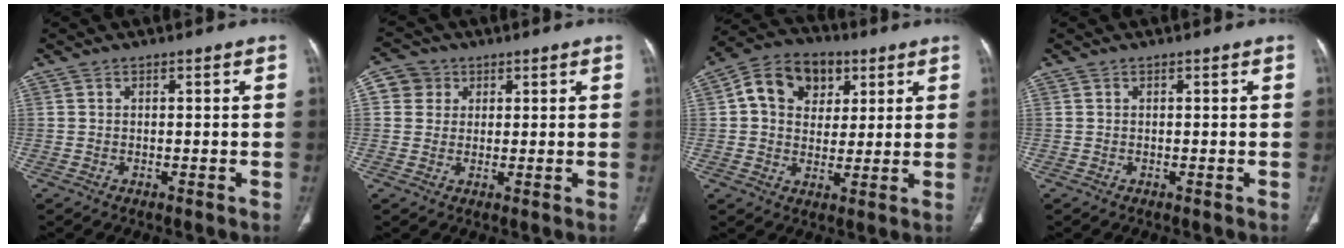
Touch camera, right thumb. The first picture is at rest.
{"total": 4.6, "force": [1.4, 4.4, 0.7], "torque": [0.010, 0.002, 0.023]}
{"total": 12.5, "force": [3.9, 9.6, 7.0], "torque": [-0.088, 0.003, 0.057]}
{"total": 0.0}